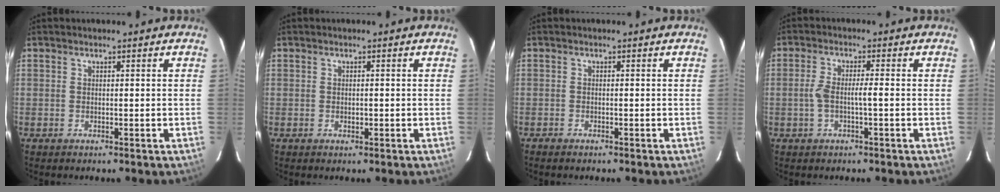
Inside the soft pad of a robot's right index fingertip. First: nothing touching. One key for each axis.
{"total": 0.8, "fx": -0.2, "fy": 0.4, "fz": 0.7, "tx": -0.013, "ty": -0.001, "tz": -0.003}
{"total": 1.3, "fx": -1.1, "fy": 0.3, "fz": 0.7, "tx": -0.012, "ty": -0.002, "tz": -0.012}
{"total": 3.7, "fx": -0.6, "fy": 0.5, "fz": 3.6, "tx": -0.076, "ty": 0.010, "tz": -0.009}